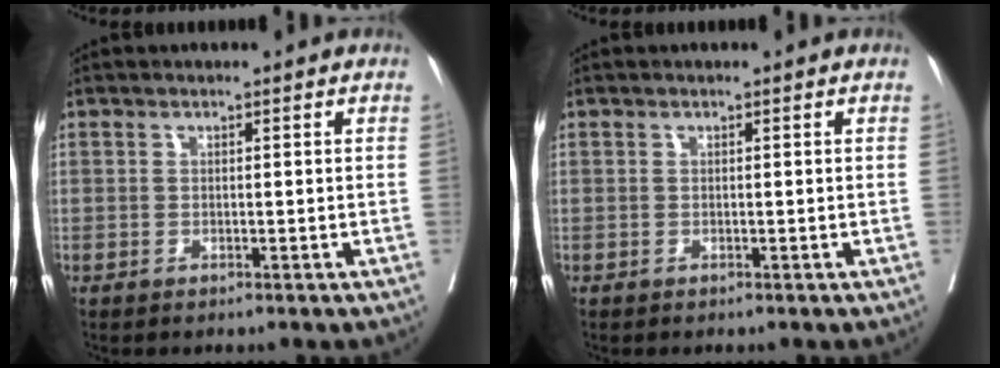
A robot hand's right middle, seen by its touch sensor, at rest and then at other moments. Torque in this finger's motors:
{"motor_torque": [0.00, 0.00, 0.00, 0.01]}